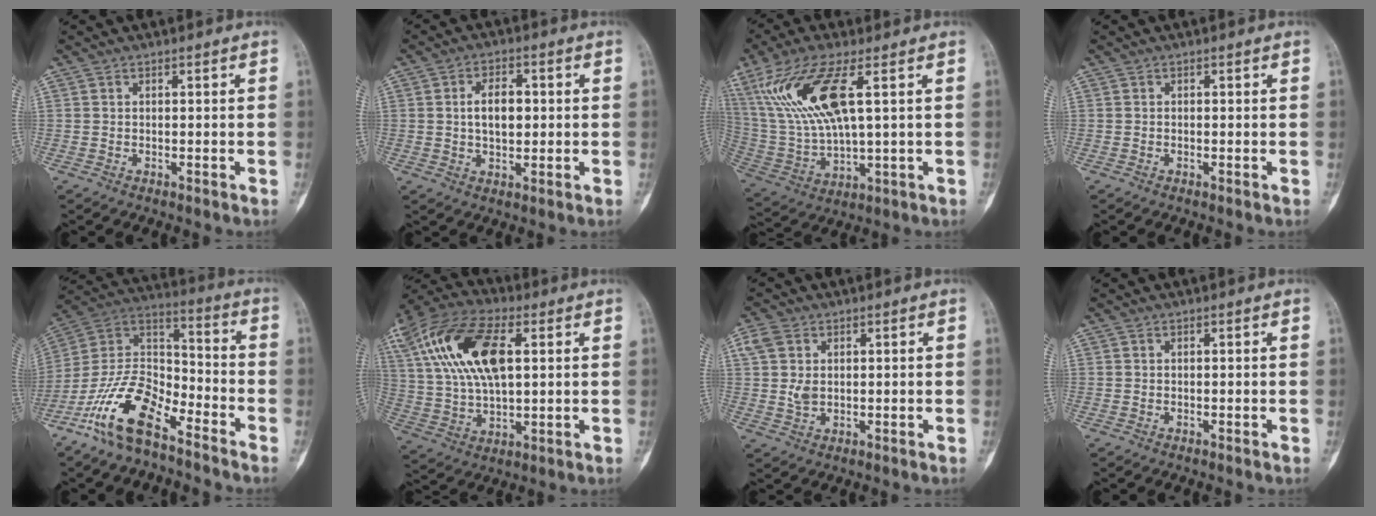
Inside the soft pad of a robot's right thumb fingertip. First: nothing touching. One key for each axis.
{"total": 6.3, "fx": 0.6, "fy": 3.7, "fz": 5.1, "tx": -0.071, "ty": 0.005, "tz": 0.009}
{"total": 16.3, "fx": 6.1, "fy": 4.9, "fz": 14.3, "tx": -0.323, "ty": -0.015, "tz": 0.129}
{"total": 0.0}
{"total": 16.1, "fx": -10.6, "fy": 6.6, "fz": 10.1, "tx": -0.183, "ty": 0.078, "tz": -0.207}
{"total": 20.1, "fx": 5.9, "fy": 9.9, "fz": 16.5, "tx": -0.331, "ty": 0.009, "tz": 0.105}
{"total": 4.8, "fx": 1.1, "fy": 3.5, "fz": 3.2, "tx": -0.060, "ty": 0.000, "tz": 0.024}
{"total": 0.0}